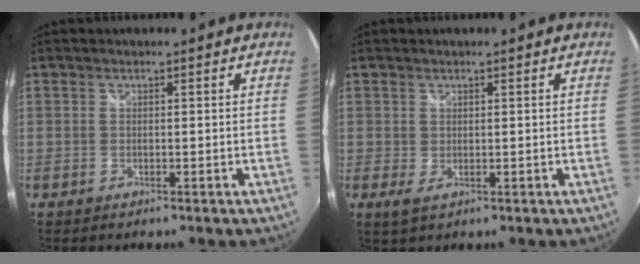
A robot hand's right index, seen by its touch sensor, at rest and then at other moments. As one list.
[{"total": 1.8, "force": [0.5, 1.2, 1.3], "torque": [-0.021, -0.004, 0.009]}]